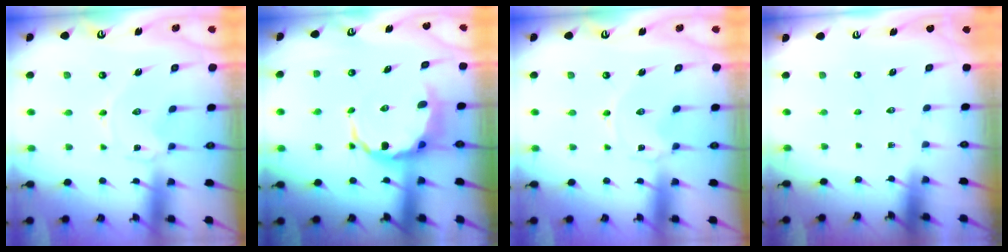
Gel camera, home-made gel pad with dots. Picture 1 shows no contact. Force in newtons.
{"total": 8.6, "press": 8.3, "slide": 2.3}
{"total": 0.0}
{"total": 0.0}